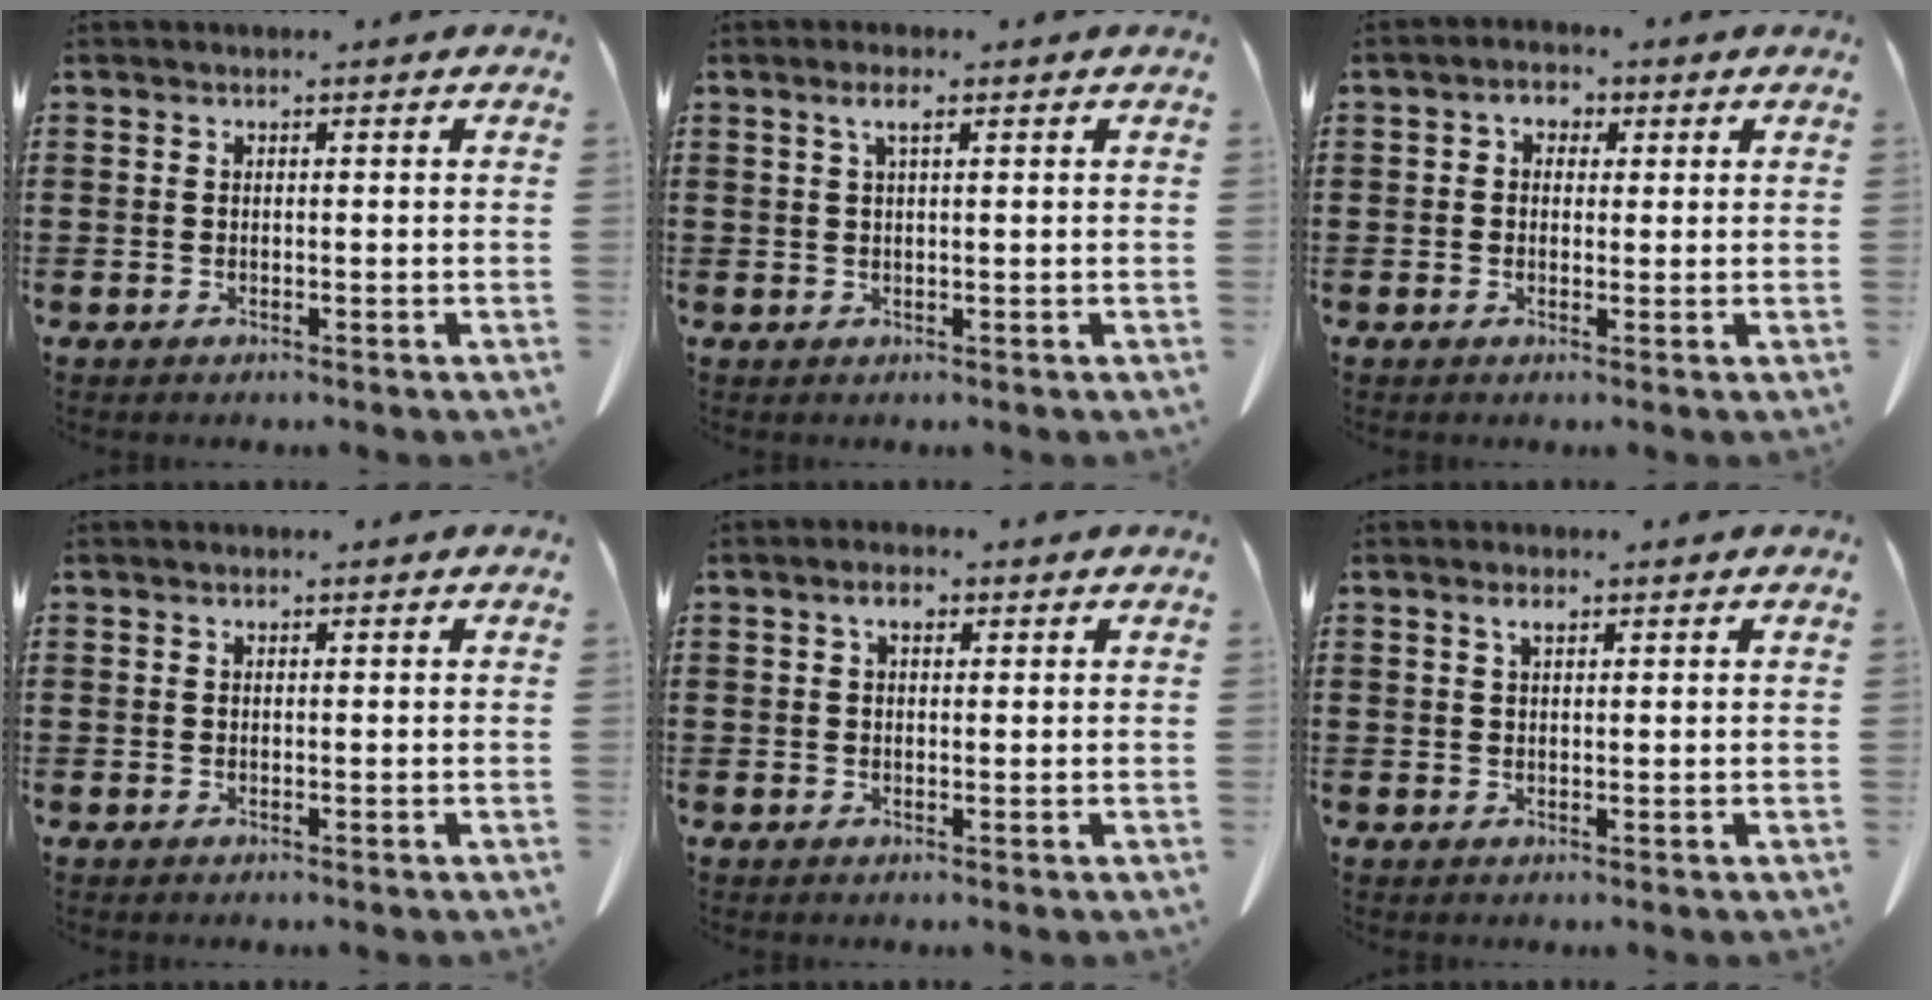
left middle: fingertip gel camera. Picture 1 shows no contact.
{"total": 2.5, "force": [1.1, 0.5, 2.2], "torque": [-0.046, 0.004, 0.018]}
{"total": 2.1, "force": [0.6, 1.7, 1.2], "torque": [-0.023, 0.006, 0.007]}
{"total": 0.0}
{"total": 2.3, "force": [1.1, 1.1, 1.6], "torque": [-0.036, 0.006, 0.019]}
{"total": 1.8, "force": [1.0, 0.5, 1.3], "torque": [-0.021, -0.003, 0.017]}